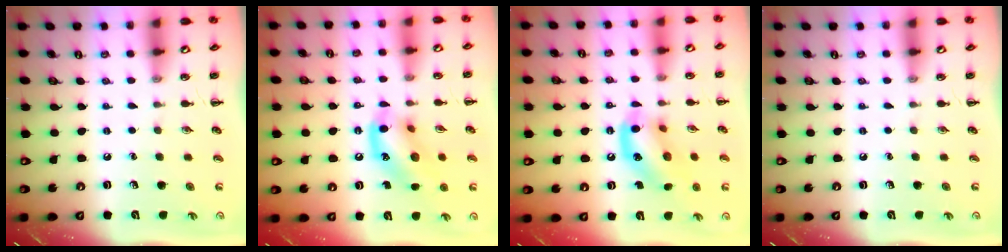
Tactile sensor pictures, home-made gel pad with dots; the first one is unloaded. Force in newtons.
{"total": 13.7, "press": 13.5, "slide": 2.7}
{"total": 14.2, "press": 13.9, "slide": 2.4}
{"total": 0.0}